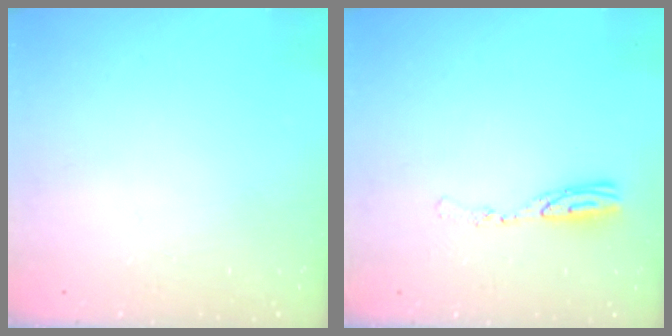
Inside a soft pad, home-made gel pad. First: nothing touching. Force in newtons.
{"total": 8.1, "press": 8.1, "slide": 0.6}